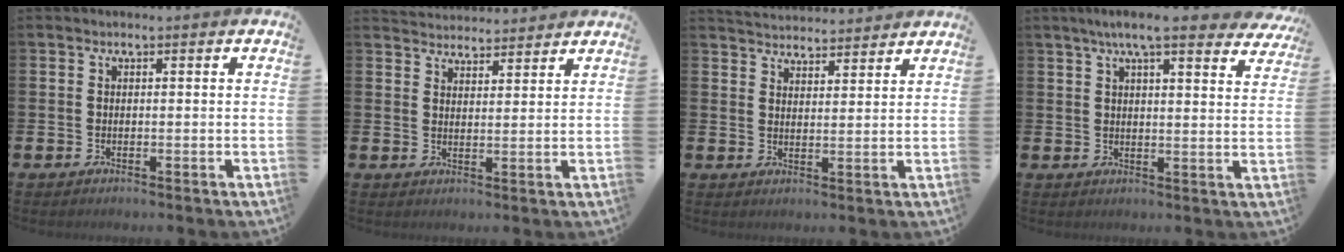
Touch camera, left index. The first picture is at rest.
{"total": 3.8, "force": [3.7, 0.7, -0.4], "torque": [0.000, -0.021, 0.068]}
{"total": 4.2, "force": [4.1, 0.4, -0.4], "torque": [-0.002, -0.028, 0.075]}
{"total": 7.1, "force": [6.2, 1.0, 3.5], "torque": [-0.065, -0.019, 0.106]}